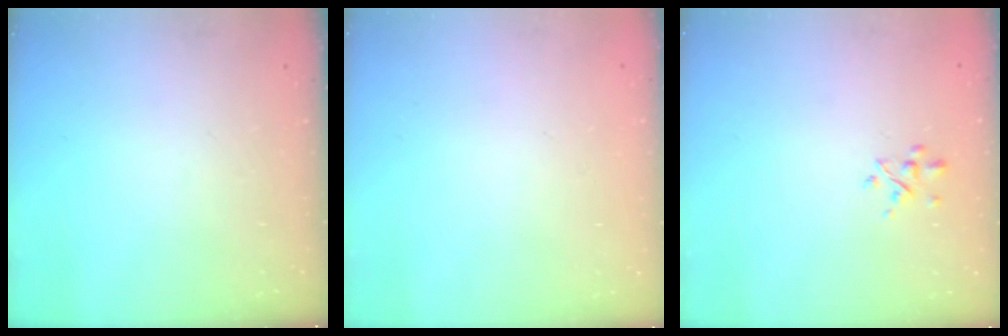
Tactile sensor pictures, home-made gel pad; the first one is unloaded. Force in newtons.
{"total": 1.9, "press": 1.9, "slide": 0.2}
{"total": 2.8, "press": 2.7, "slide": 0.8}